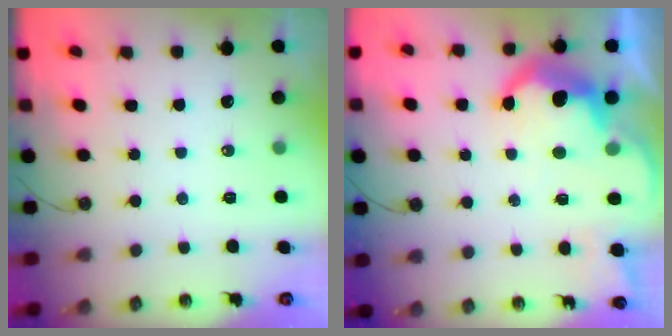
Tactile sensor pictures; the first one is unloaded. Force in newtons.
{"total": 14.9, "press": 14.8, "slide": 1.0}